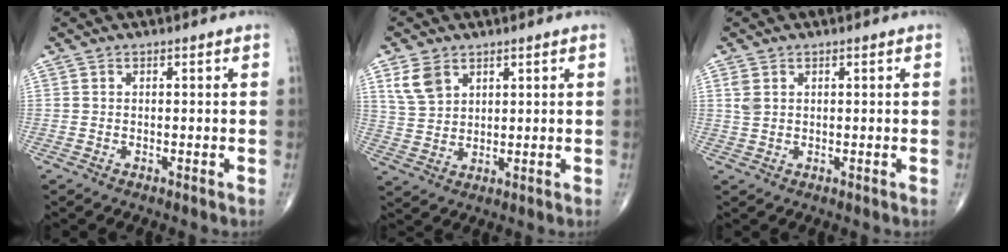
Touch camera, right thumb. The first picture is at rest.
{"total": 6.2, "force": [3.3, 4.1, 3.2], "torque": [-0.052, -0.010, 0.072]}
{"total": 2.0, "force": [0.8, 1.4, 1.2], "torque": [-0.026, 0.002, 0.023]}